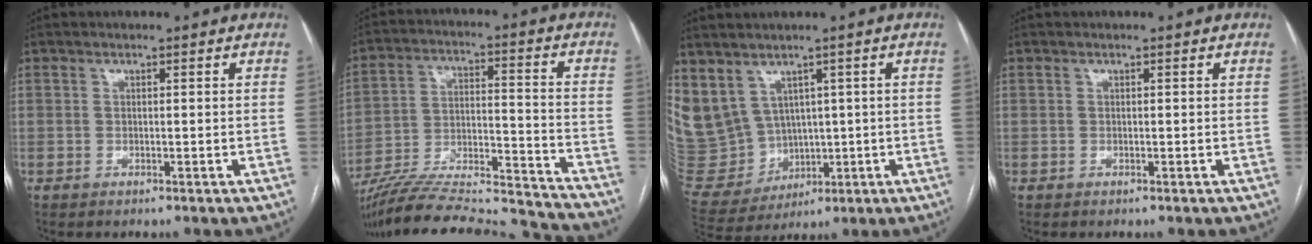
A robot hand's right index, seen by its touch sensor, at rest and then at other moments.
{"total": 29.0, "force": [-26.7, 3.1, 10.9], "torque": [-0.169, -0.015, -0.395]}
{"total": 12.1, "force": [2.7, 10.9, 4.5], "torque": [-0.129, 0.034, 0.090]}
{"total": 0.0}